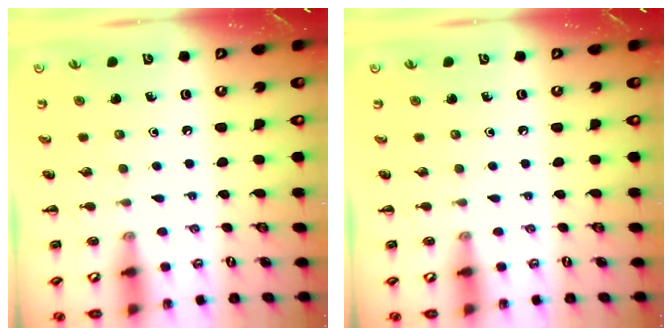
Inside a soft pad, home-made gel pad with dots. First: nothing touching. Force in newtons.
{"total": 0.0}